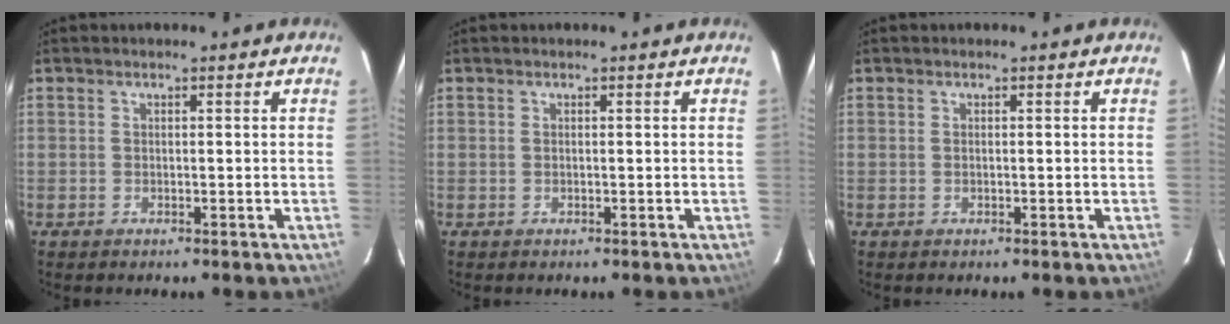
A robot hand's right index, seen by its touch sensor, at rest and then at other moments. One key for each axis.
{"total": 0.0}
{"total": 0.0}